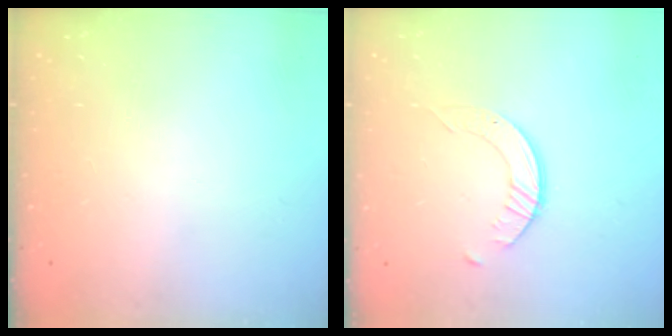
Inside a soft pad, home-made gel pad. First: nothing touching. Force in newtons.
{"total": 2.5, "press": 2.5, "slide": 0.3}